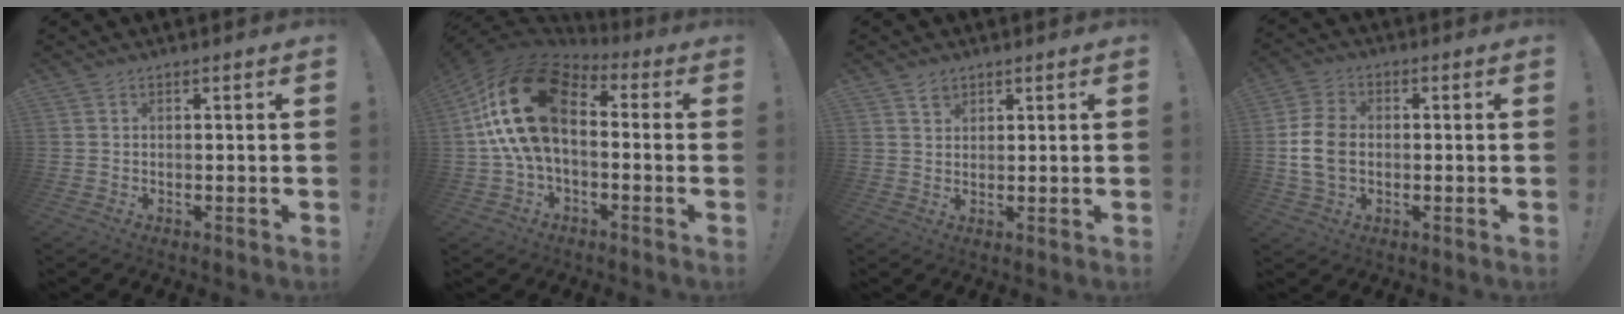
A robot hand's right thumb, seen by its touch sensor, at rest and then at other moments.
{"total": 22.3, "force": [3.2, 12.6, 18.1], "torque": [-0.350, 0.012, 0.063]}
{"total": 2.4, "force": [1.8, 1.5, 0.6], "torque": [-0.005, -0.010, 0.034]}
{"total": 10.5, "force": [-0.5, 7.3, 7.5], "torque": [-0.141, 0.006, -0.004]}